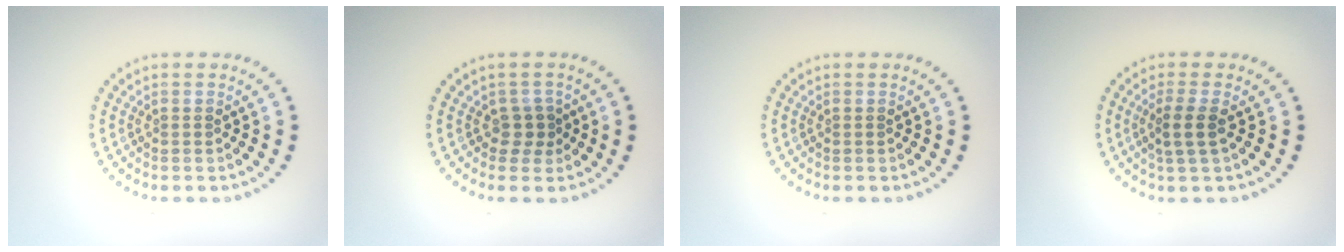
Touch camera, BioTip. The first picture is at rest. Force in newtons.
{"total": 1.8, "press": 1.4, "slide": 1.1}
{"total": 0.0}
{"total": 2.1, "press": 1.8, "slide": 1.1}